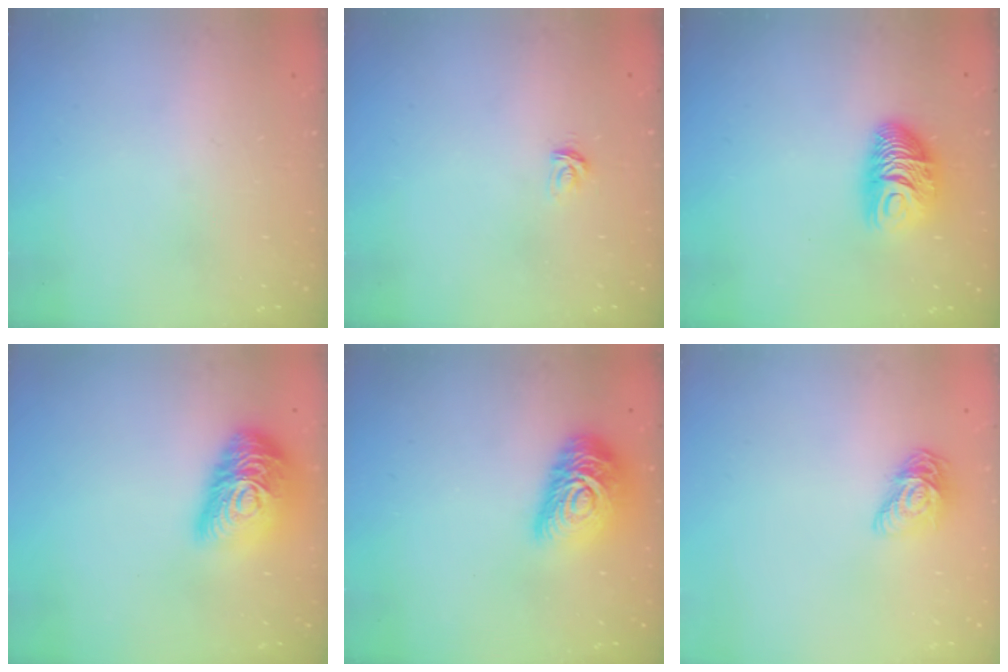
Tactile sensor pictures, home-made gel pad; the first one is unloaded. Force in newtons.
{"total": 2.7, "press": 2.7, "slide": 0.4}
{"total": 9.6, "press": 9.6, "slide": 0.3}
{"total": 17.2, "press": 17.2, "slide": 1.1}
{"total": 15.9, "press": 15.9, "slide": 1.1}
{"total": 10.0, "press": 10.0, "slide": 0.8}